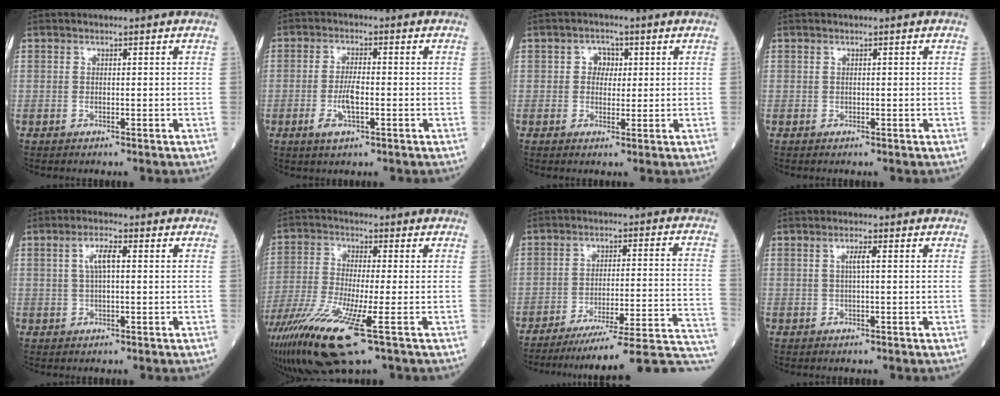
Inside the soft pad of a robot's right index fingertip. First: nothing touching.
{"total": 4.6, "force": [-1.3, 1.2, 4.2], "torque": [-0.089, -0.004, -0.021]}
{"total": 2.8, "force": [0.7, 2.2, 1.5], "torque": [-0.019, 0.006, 0.008]}
{"total": 0.0}
{"total": 3.6, "force": [0.8, 0.8, 3.4], "torque": [-0.069, 0.011, 0.016]}
{"total": 15.2, "force": [-7.5, 1.7, 13.1], "torque": [-0.280, -0.044, -0.138]}
{"total": 23.0, "force": [-21.2, -1.4, 9.0], "torque": [-0.043, -0.003, -0.282]}
{"total": 1.7, "force": [0.3, 0.0, 1.7], "torque": [-0.032, 0.001, 0.005]}